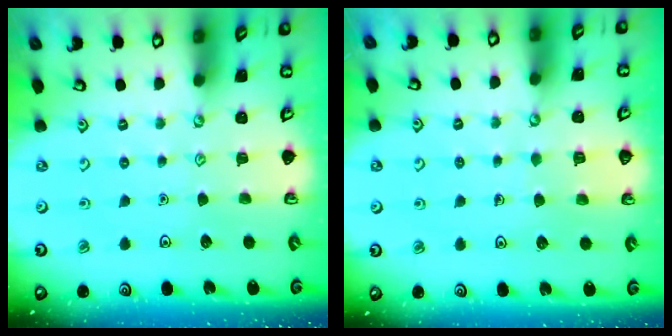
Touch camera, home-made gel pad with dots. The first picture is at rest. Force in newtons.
{"total": 3.0, "press": 3.0, "slide": 0.2}